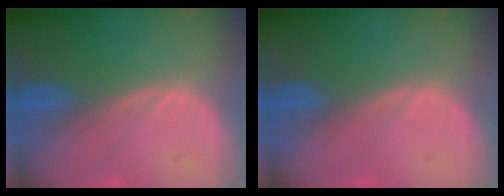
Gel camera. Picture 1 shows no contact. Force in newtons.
{"total": 0.0}